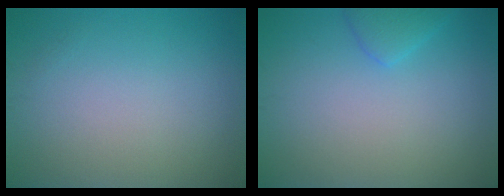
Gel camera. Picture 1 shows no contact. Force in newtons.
{"total": 1.7, "press": 1.7, "slide": 0.1}